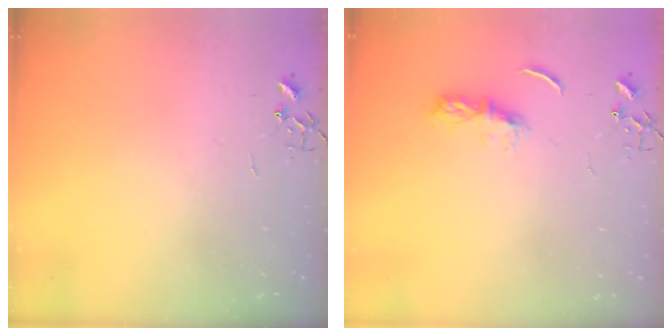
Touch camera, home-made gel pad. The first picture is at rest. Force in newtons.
{"total": 5.9, "press": 5.9, "slide": 0.6}